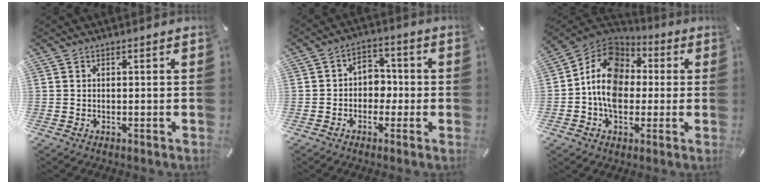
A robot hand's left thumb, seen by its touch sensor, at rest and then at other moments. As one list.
[{"total": 5.7, "force": [-1.2, 5.0, 2.6], "torque": [-0.038, 0.013, -0.025]}, {"total": 13.1, "force": [-0.9, 10.7, 7.5], "torque": [-0.147, 0.010, -0.021]}]